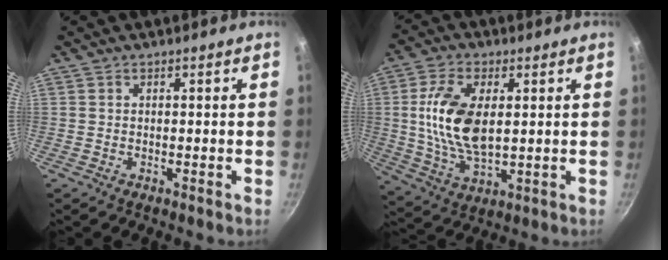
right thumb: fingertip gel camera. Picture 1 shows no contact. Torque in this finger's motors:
{"motor_torque": [1.46, 1.71, 1.55, -0.31, 0.48]}